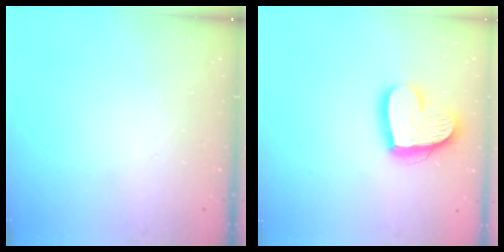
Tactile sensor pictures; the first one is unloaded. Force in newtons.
{"total": 18.1, "press": 18.0, "slide": 1.8}